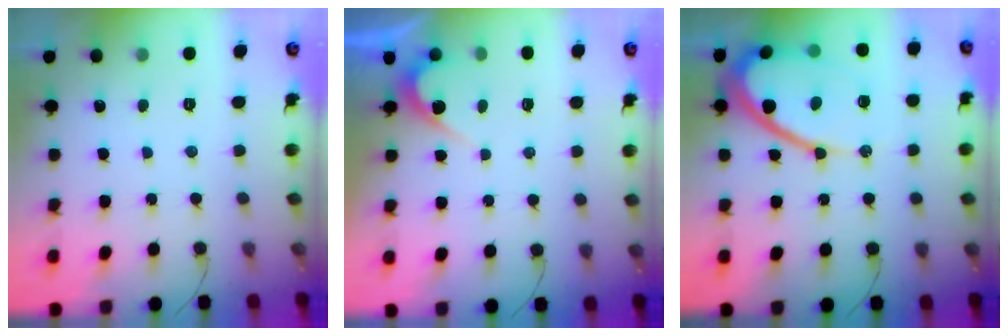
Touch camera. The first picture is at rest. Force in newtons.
{"total": 3.8, "press": 3.8, "slide": 0.2}
{"total": 15.1, "press": 15.1, "slide": 1.4}